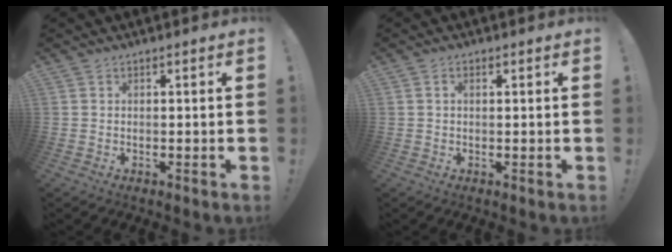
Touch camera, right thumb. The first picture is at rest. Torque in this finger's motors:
{"motor_torque": [-0.02, -0.10, -0.16, 0.07, 0.08]}